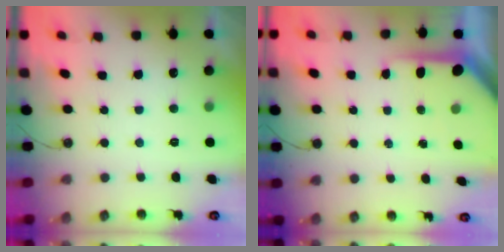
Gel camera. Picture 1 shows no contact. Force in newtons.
{"total": 6.2, "press": 6.2, "slide": 0.6}